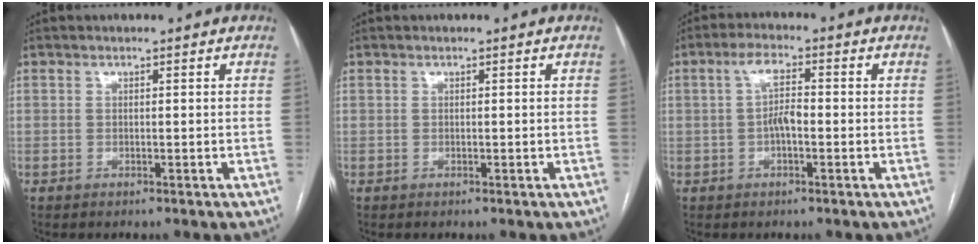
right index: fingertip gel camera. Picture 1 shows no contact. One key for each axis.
{"total": 0.0}
{"total": 4.2, "fx": -0.1, "fy": 1.4, "fz": 4.0, "tx": -0.080, "ty": 0.012, "tz": -0.004}